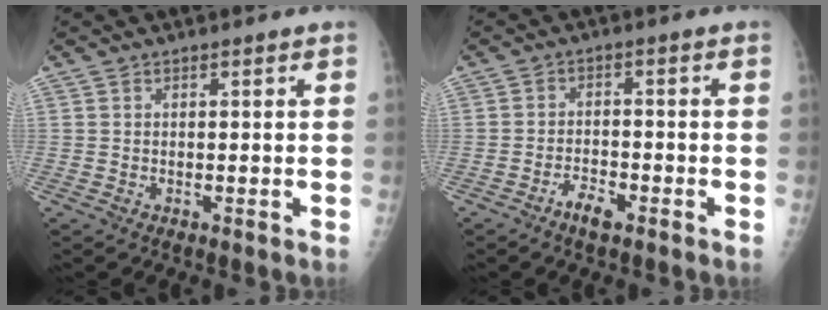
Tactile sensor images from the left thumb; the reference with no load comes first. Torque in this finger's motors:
{"motor_torque": [-0.54, 0.22, 0.26, -0.02, -0.01]}